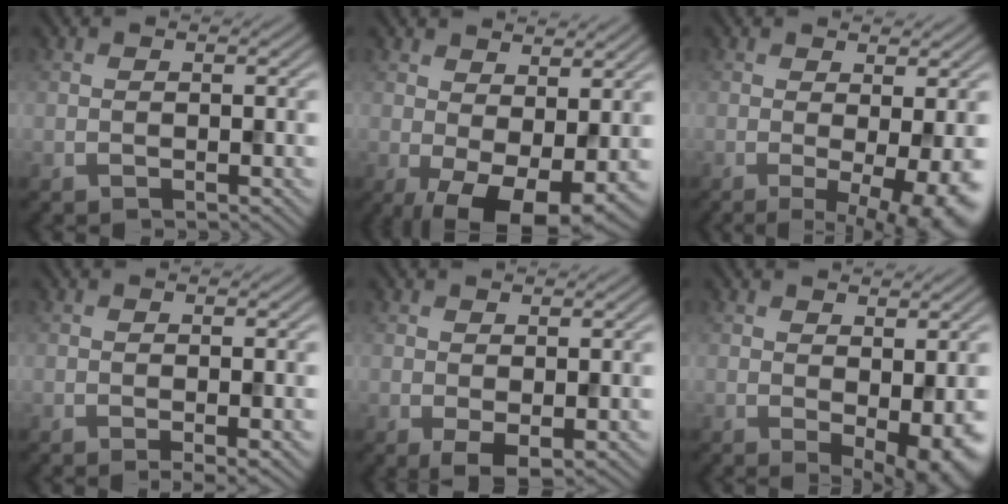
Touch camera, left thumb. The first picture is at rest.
{"total": 8.3, "force": [-0.5, 4.3, 7.1], "torque": [-0.121, -0.018, 0.002]}
{"total": 6.9, "force": [-1.2, 1.4, 6.6], "torque": [-0.092, -0.012, -0.012]}
{"total": 1.5, "force": [-0.4, 0.1, 1.4], "torque": [-0.027, -0.005, -0.008]}
{"total": 2.1, "force": [-0.1, 1.0, 1.8], "torque": [-0.037, -0.007, 0.001]}
{"total": 5.4, "force": [-0.2, 2.2, 4.9], "torque": [-0.071, -0.014, 0.008]}